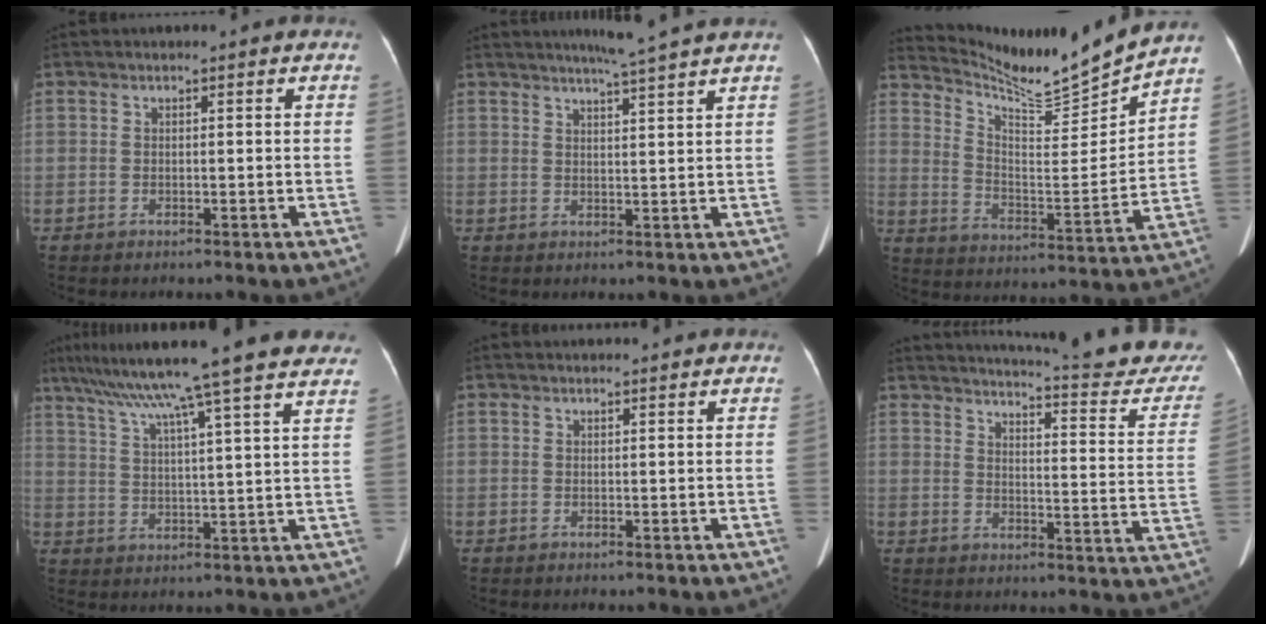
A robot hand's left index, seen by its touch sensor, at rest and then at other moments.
{"total": 6.4, "force": [5.6, -1.5, 2.9], "torque": [-0.046, -0.002, 0.076]}
{"total": 14.2, "force": [13.8, -1.6, 3.0], "torque": [-0.068, -0.041, 0.226]}
{"total": 24.9, "force": [20.8, -0.8, 13.6], "torque": [-0.236, 0.005, 0.285]}
{"total": 4.0, "force": [3.9, 0.6, 0.9], "torque": [-0.011, 0.026, 0.044]}
{"total": 23.8, "force": [22.4, 0.7, 8.1], "torque": [-0.115, -0.104, 0.257]}